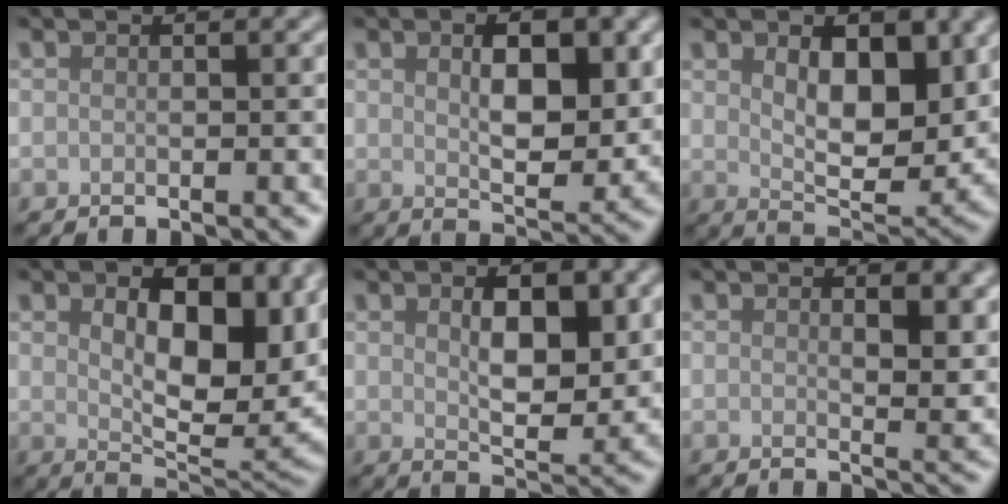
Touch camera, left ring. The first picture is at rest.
{"total": 6.2, "force": [1.4, 3.1, 5.2], "torque": [-0.076, -0.005, 0.028]}
{"total": 7.4, "force": [1.8, 4.1, 5.9], "torque": [-0.094, -0.017, 0.034]}
{"total": 10.8, "force": [2.3, 5.8, 8.7], "torque": [-0.125, -0.015, 0.045]}
{"total": 5.9, "force": [1.3, 2.9, 5.0], "torque": [-0.074, -0.006, 0.027]}
{"total": 3.6, "force": [1.4, 1.3, 3.1], "torque": [-0.041, -0.008, 0.025]}